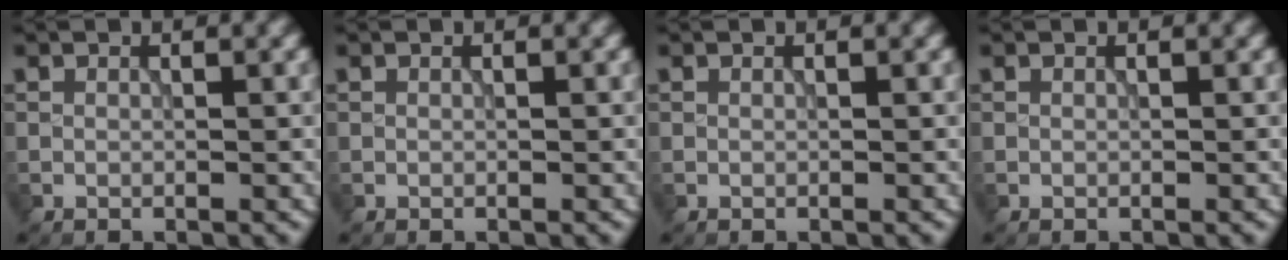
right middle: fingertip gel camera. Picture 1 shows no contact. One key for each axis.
{"total": 0.0}
{"total": 0.0}
{"total": 0.0}